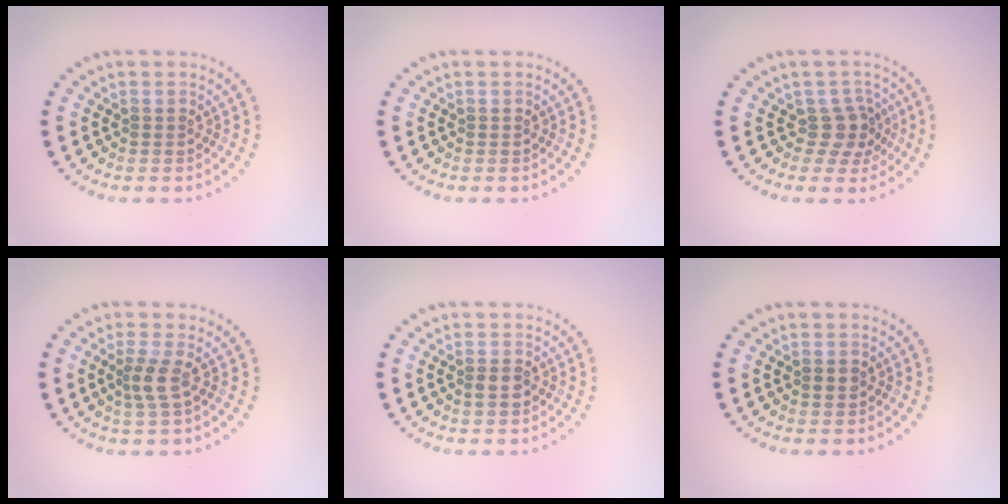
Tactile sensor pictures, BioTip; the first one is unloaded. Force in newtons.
{"total": 0.0}
{"total": 2.6, "press": 1.9, "slide": 1.7}
{"total": 2.2, "press": 1.6, "slide": 1.4}
{"total": 1.4, "press": 1.3, "slide": 0.5}
{"total": 1.2, "press": 1.2, "slide": 0.1}